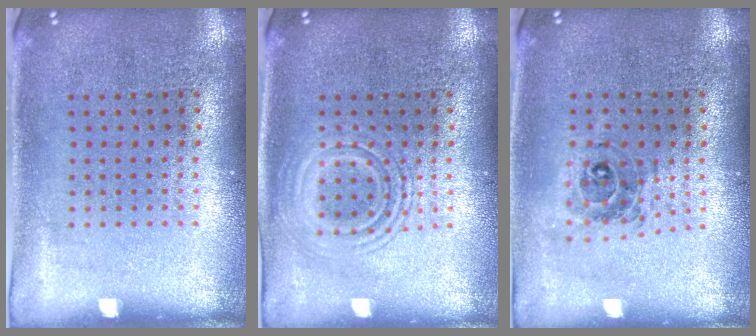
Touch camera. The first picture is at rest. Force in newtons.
{"total": 2.8, "press": 2.8, "slide": 0.4}
{"total": 0.8, "press": 0.8, "slide": 0.1}